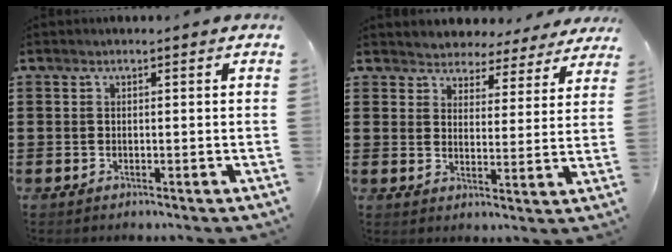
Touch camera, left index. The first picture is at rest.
{"total": 4.2, "force": [4.1, 0.9, -0.4], "torque": [-0.018, -0.026, 0.069]}